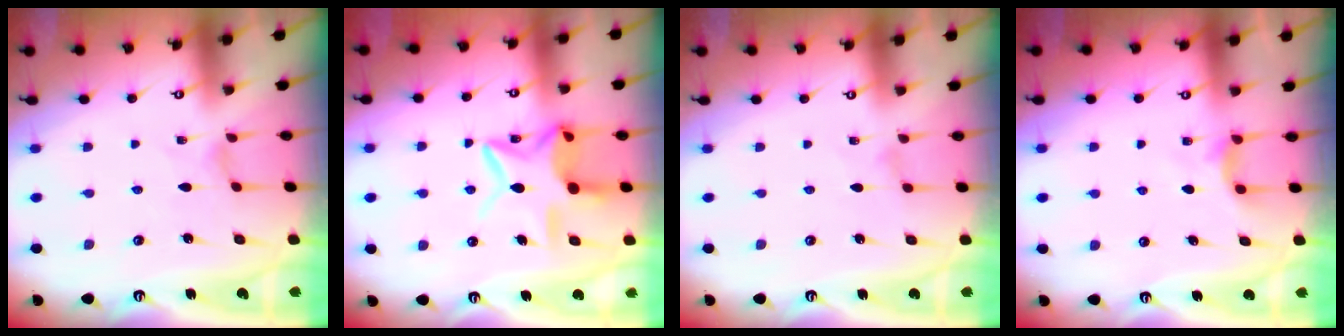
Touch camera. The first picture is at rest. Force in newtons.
{"total": 12.9, "press": 12.9, "slide": 0.8}
{"total": 0.0}
{"total": 3.3, "press": 3.3, "slide": 0.4}